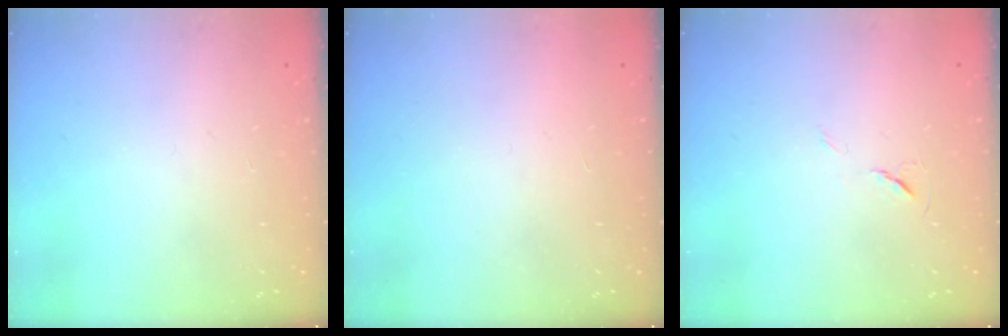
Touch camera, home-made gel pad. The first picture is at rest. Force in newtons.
{"total": 1.5, "press": 1.5, "slide": 0.1}
{"total": 5.6, "press": 5.1, "slide": 2.2}